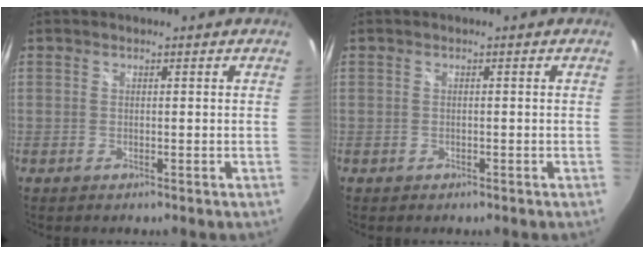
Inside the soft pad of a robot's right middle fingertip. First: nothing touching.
{"total": 0.6, "force": [-0.4, 0.4, 0.1], "torque": [-0.003, 0.001, -0.003]}